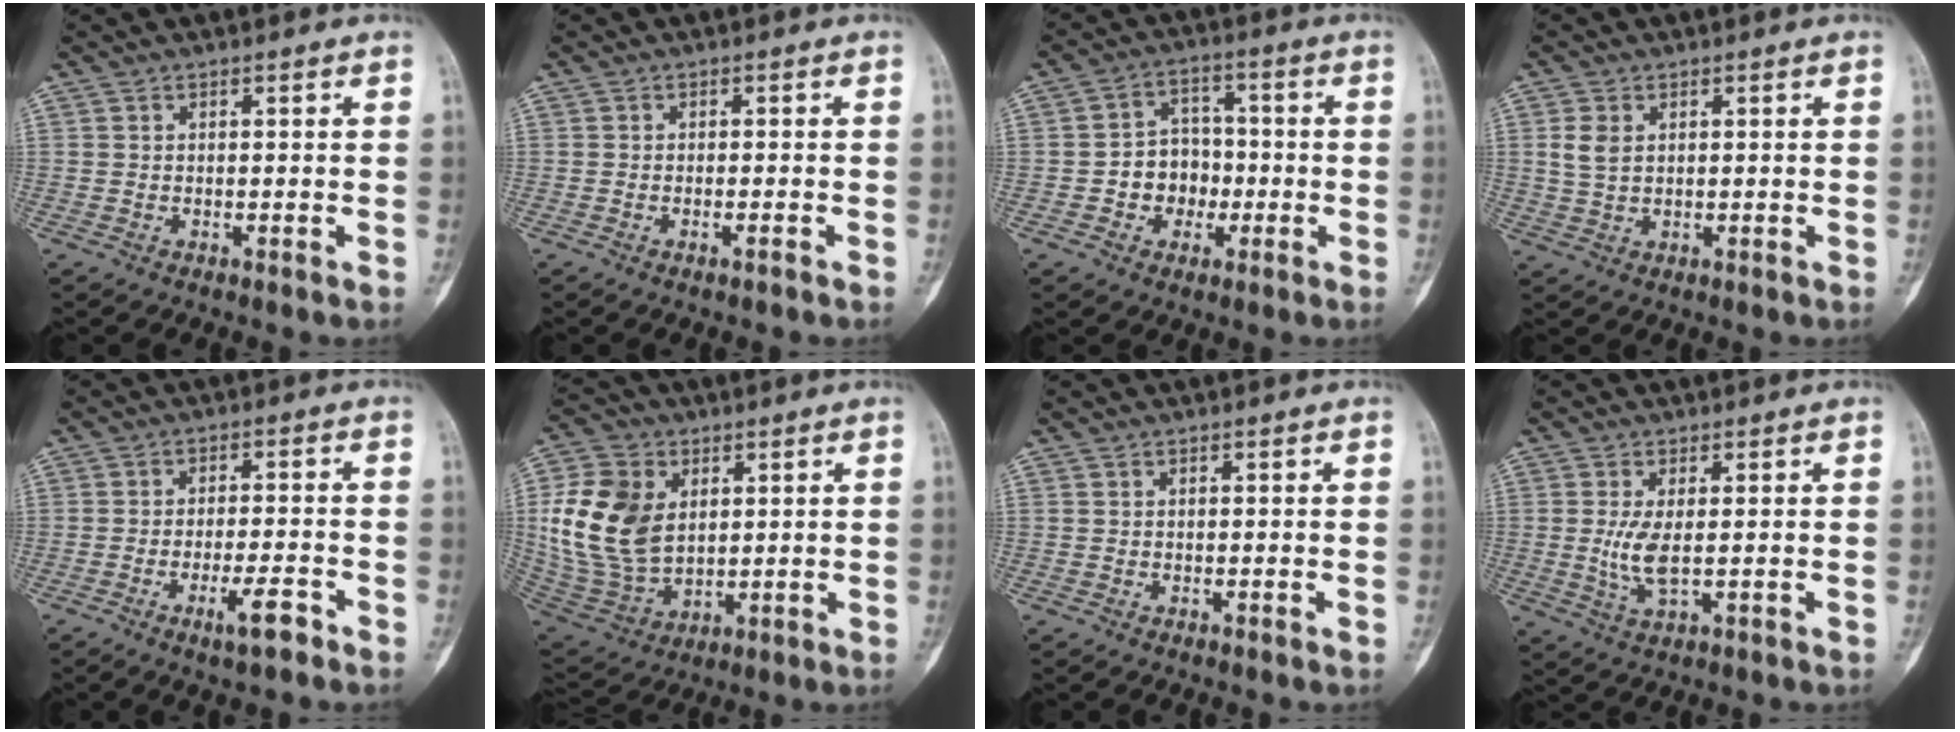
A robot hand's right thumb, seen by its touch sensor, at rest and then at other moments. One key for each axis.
{"total": 1.1, "fx": -0.7, "fy": 0.1, "fz": 0.8, "tx": -0.019, "ty": 0.004, "tz": -0.011}
{"total": 7.7, "fx": -1.7, "fy": 6.6, "fz": 3.6, "tx": -0.011, "ty": 0.026, "tz": -0.036}
{"total": 3.8, "fx": 1.0, "fy": 2.6, "fz": 2.6, "tx": -0.051, "ty": 0.000, "tz": 0.024}
{"total": 5.4, "fx": -3.2, "fy": 1.1, "fz": 4.2, "tx": -0.075, "ty": 0.015, "tz": -0.052}
{"total": 17.3, "fx": 3.2, "fy": 12.3, "fz": 11.7, "tx": -0.219, "ty": -0.010, "tz": 0.072}
{"total": 0.0}
{"total": 4.9, "fx": 0.1, "fy": 1.7, "fz": 4.6, "tx": -0.106, "ty": -0.011, "tz": 0.008}